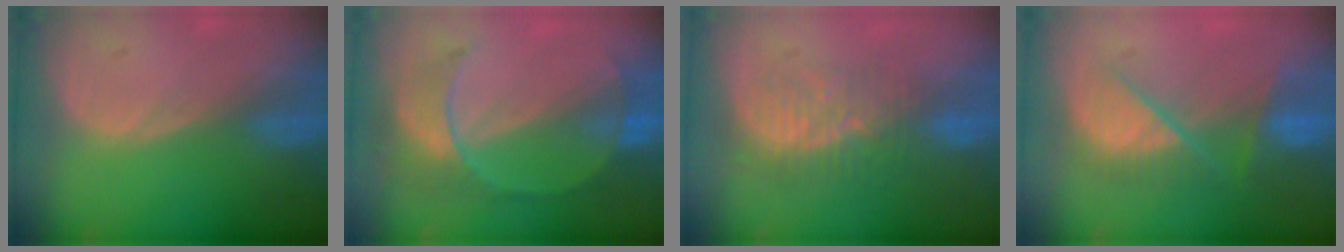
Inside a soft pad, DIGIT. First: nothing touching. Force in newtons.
{"total": 7.3, "press": 7.0, "slide": 1.8}
{"total": 8.0, "press": 7.5, "slide": 2.5}
{"total": 7.8, "press": 7.6, "slide": 2.0}